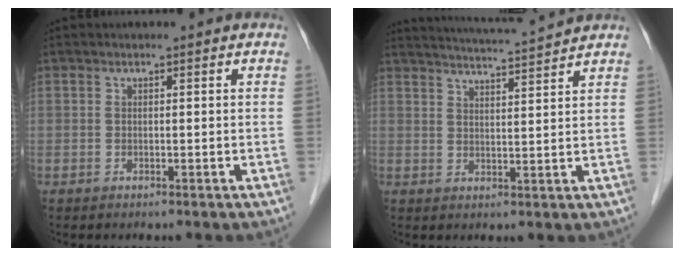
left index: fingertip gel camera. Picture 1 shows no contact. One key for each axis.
{"total": 9.5, "fx": 9.1, "fy": -1.3, "fz": 2.7, "tx": -0.053, "ty": 0.008, "tz": 0.133}